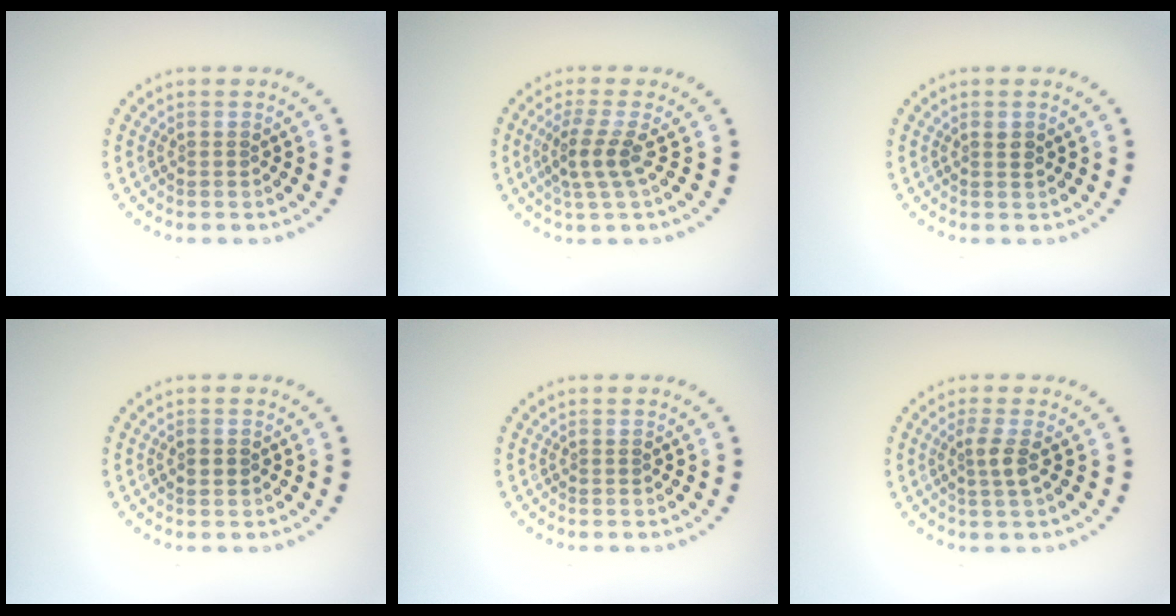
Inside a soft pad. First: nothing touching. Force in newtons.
{"total": 2.5, "press": 1.8, "slide": 1.7}
{"total": 0.8, "press": 0.7, "slide": 0.3}
{"total": 1.2, "press": 1.1, "slide": 0.1}
{"total": 0.0}
{"total": 1.8, "press": 1.3, "slide": 1.2}